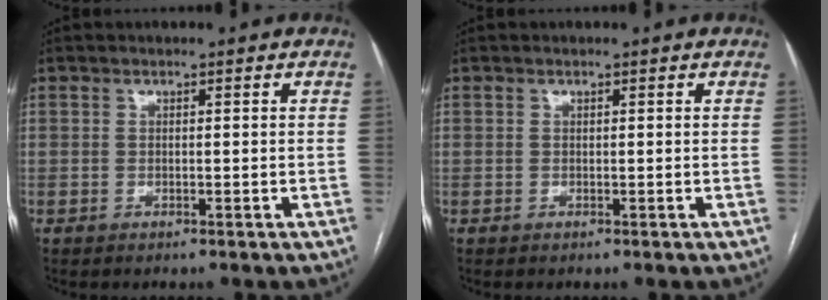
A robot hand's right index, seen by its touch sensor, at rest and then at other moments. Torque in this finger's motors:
{"motor_torque": [-0.22, 0.11, -0.02, 0.00]}